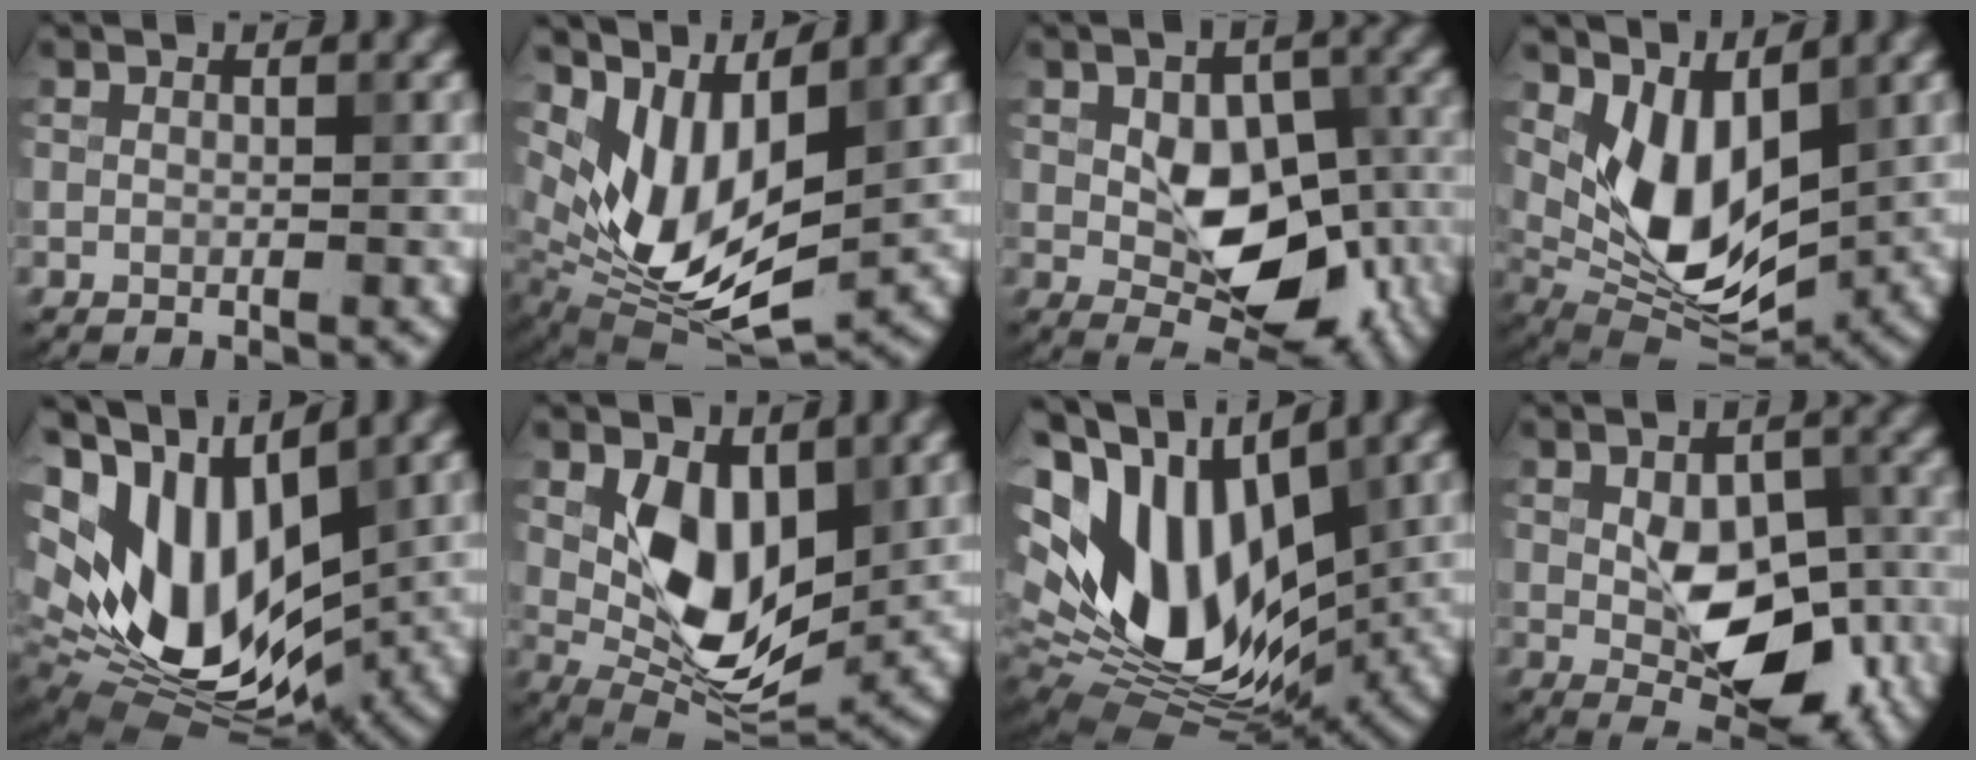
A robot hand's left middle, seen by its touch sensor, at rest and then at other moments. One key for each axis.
{"total": 8.7, "fx": 2.3, "fy": 4.6, "fz": 7.0, "tx": -0.149, "ty": -0.020, "tz": 0.052}
{"total": 8.7, "fx": -1.4, "fy": 5.2, "fz": 6.8, "tx": -0.107, "ty": 0.000, "tz": -0.019}
{"total": 7.6, "fx": 1.8, "fy": 4.2, "fz": 6.2, "tx": -0.124, "ty": -0.024, "tz": 0.038}
{"total": 13.7, "fx": 2.6, "fy": 8.4, "fz": 10.5, "tx": -0.210, "ty": 0.000, "tz": 0.045}
{"total": 7.2, "fx": 1.3, "fy": 4.2, "fz": 5.8, "tx": -0.104, "ty": -0.018, "tz": 0.027}
{"total": 15.2, "fx": 2.0, "fy": 9.5, "fz": 11.6, "tx": -0.240, "ty": 0.005, "tz": 0.029}
{"total": 8.4, "fx": -1.4, "fy": 4.7, "fz": 6.8, "tx": -0.111, "ty": -0.004, "tz": -0.021}